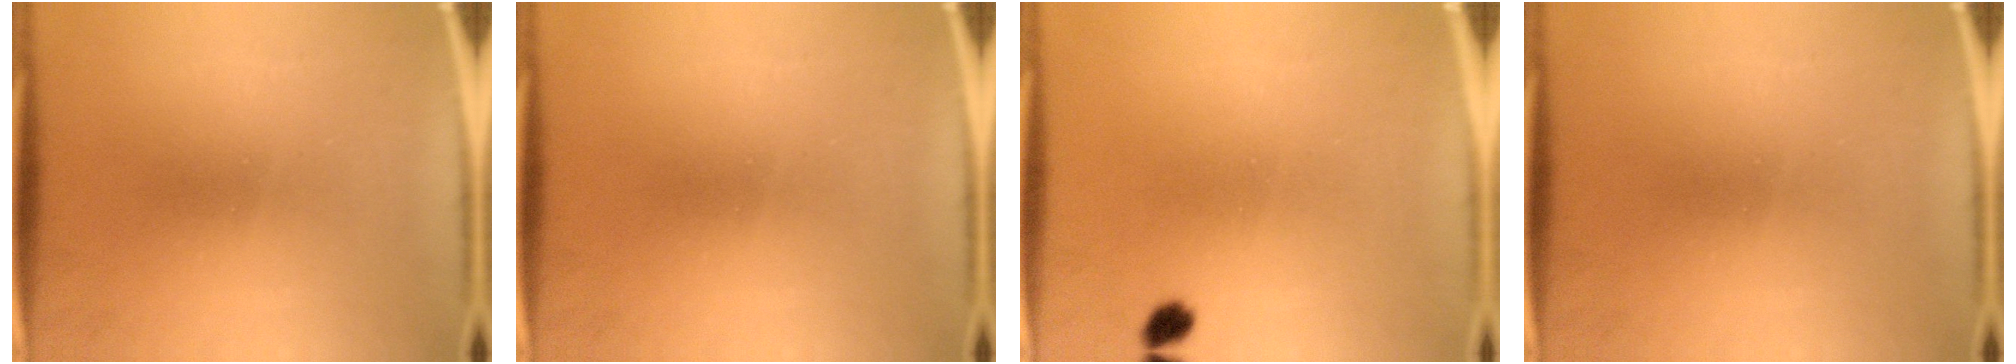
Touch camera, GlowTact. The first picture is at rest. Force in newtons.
{"total": 0.0}
{"total": 1.9}
{"total": 0.0}